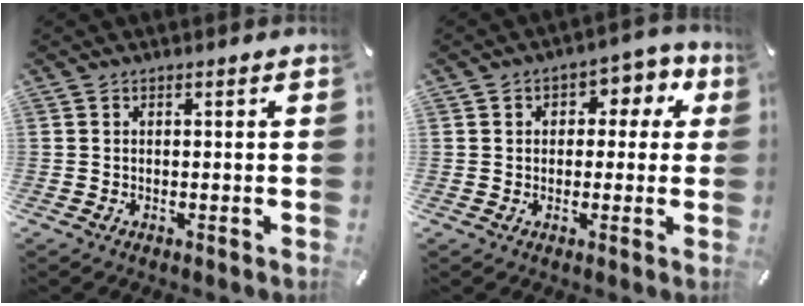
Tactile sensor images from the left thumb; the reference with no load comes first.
{"total": 5.8, "force": [1.3, 4.5, 3.5], "torque": [-0.038, -0.001, 0.011]}